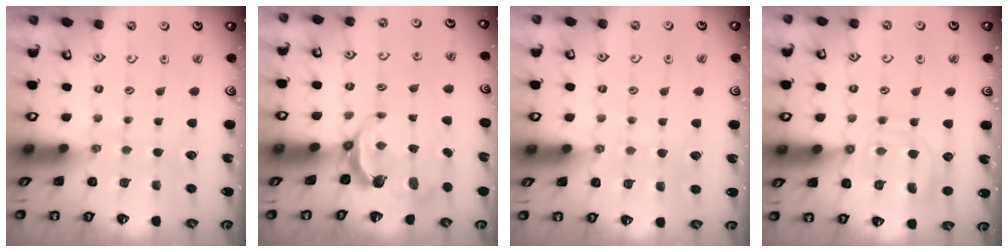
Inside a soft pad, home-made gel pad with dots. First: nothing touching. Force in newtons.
{"total": 6.5, "press": 5.0, "slide": 4.2}
{"total": 2.5, "press": 2.4, "slide": 0.4}
{"total": 11.5, "press": 11.5, "slide": 1.1}